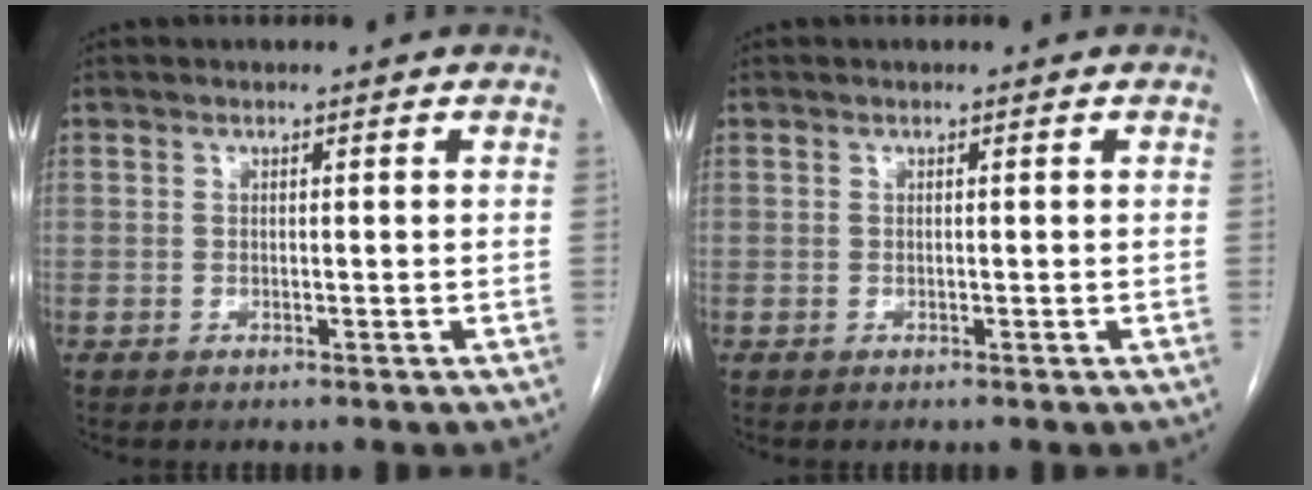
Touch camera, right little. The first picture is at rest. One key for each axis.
{"total": 0.0}